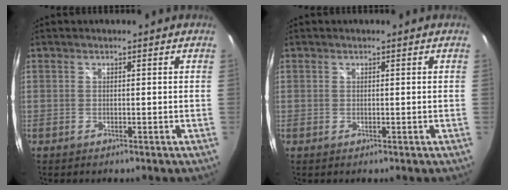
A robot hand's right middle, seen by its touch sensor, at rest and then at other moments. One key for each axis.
{"total": 0.0}